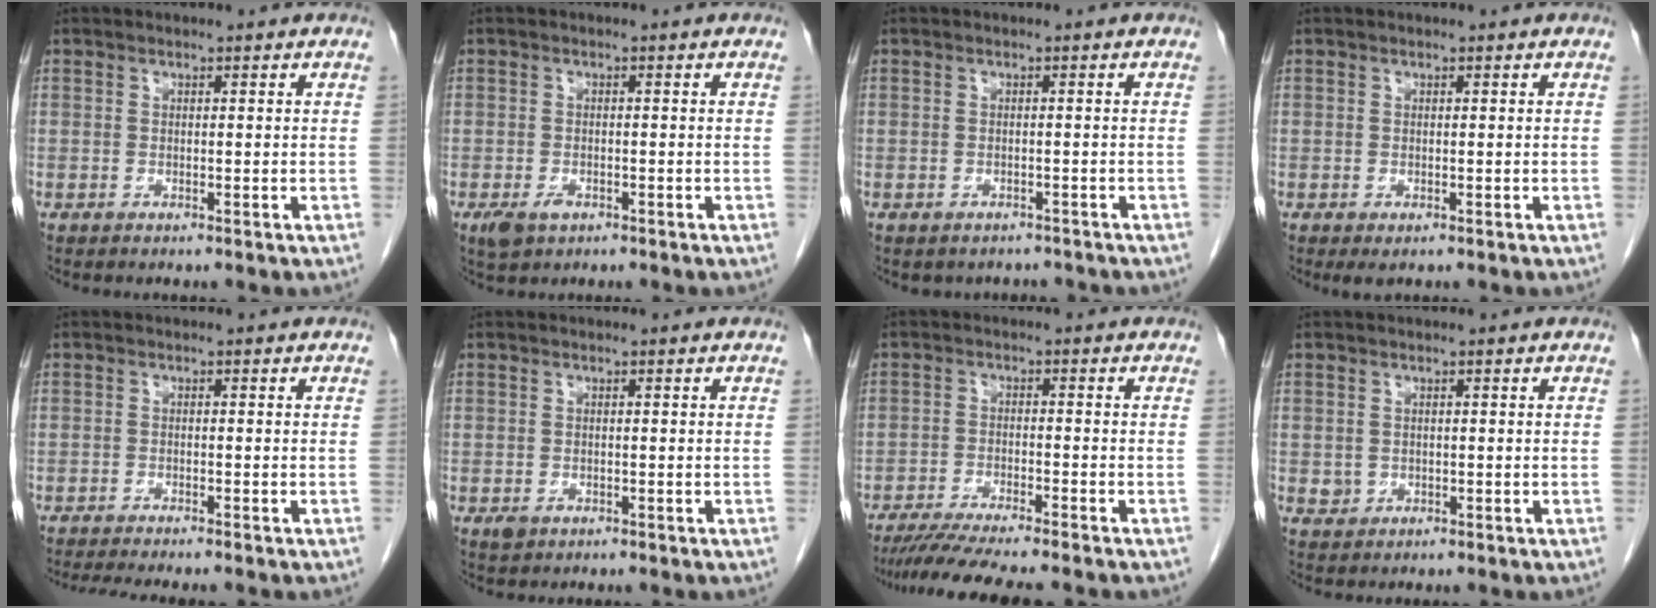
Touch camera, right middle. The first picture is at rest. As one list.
[{"total": 2.5, "force": [-1.4, 1.5, 1.5], "torque": [-0.029, -0.002, -0.015]}, {"total": 3.3, "force": [-2.9, 1.6, 0.2], "torque": [-0.005, 0.005, -0.034]}, {"total": 1.1, "force": [-0.5, 0.6, 0.9], "torque": [-0.009, -0.003, 0.000]}, {"total": 6.6, "force": [-5.8, 0.3, 3.2], "torque": [-0.043, -0.015, -0.088]}, {"total": 1.3, "force": [-0.6, 0.9, 0.6], "torque": [-0.010, 0.002, -0.002]}, {"total": 10.7, "force": [-9.3, -0.1, 5.3], "torque": [-0.074, -0.025, -0.145]}, {"total": 1.3, "force": [-0.1, 1.2, 0.4], "torque": [-0.007, 0.002, 0.004]}]